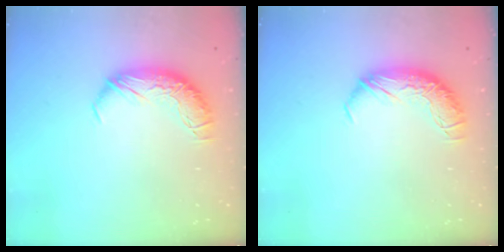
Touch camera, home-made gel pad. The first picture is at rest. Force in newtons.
{"total": 0.0}